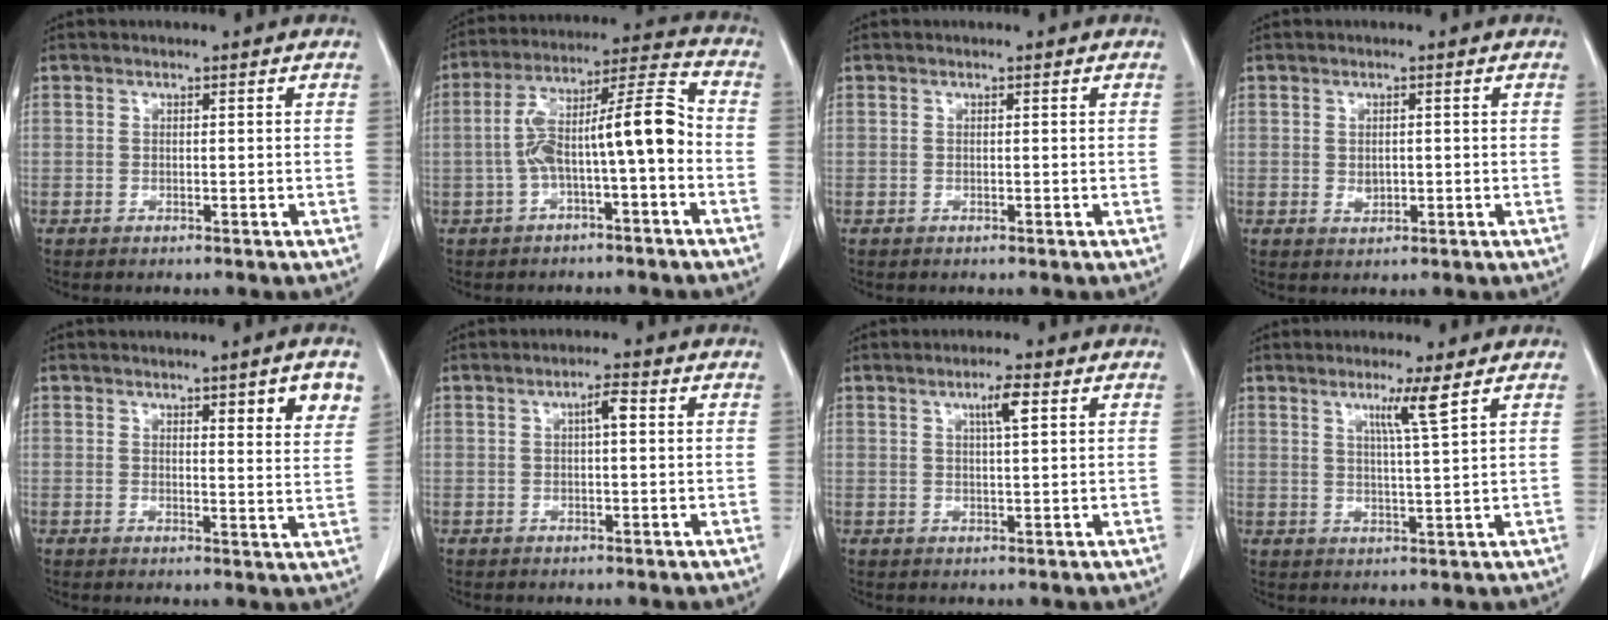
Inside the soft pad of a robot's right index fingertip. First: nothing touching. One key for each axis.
{"total": 11.9, "fx": -2.1, "fy": 1.6, "fz": 11.6, "tx": -0.201, "ty": 0.046, "tz": -0.033}
{"total": 0.0}
{"total": 1.6, "fx": -0.1, "fy": 1.2, "fz": 1.1, "tx": -0.019, "ty": 0.000, "tz": 0.005}
{"total": 6.4, "fx": 3.5, "fy": 0.8, "fz": 5.3, "tx": -0.063, "ty": -0.010, "tz": 0.043}
{"total": 2.5, "fx": 0.5, "fy": 0.4, "fz": 2.4, "tx": -0.041, "ty": 0.005, "tz": 0.007}
{"total": 3.3, "fx": 1.5, "fy": 0.2, "fz": 3.0, "tx": -0.051, "ty": 0.000, "tz": 0.024}
{"total": 4.4, "fx": 2.4, "fy": -1.2, "fz": 3.5, "tx": -0.065, "ty": -0.008, "tz": 0.046}